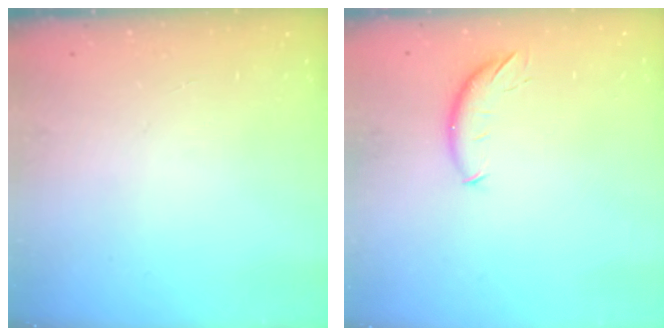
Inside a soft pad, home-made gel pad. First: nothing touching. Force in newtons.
{"total": 7.5, "press": 7.5, "slide": 0.6}